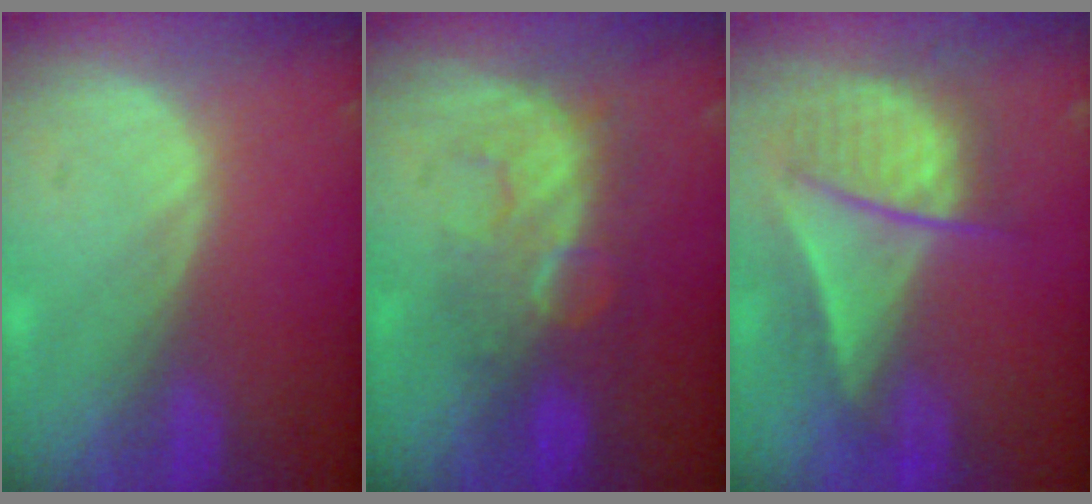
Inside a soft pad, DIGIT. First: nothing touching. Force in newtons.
{"total": 7.9, "press": 7.5, "slide": 2.7}
{"total": 7.8, "press": 7.5, "slide": 2.1}